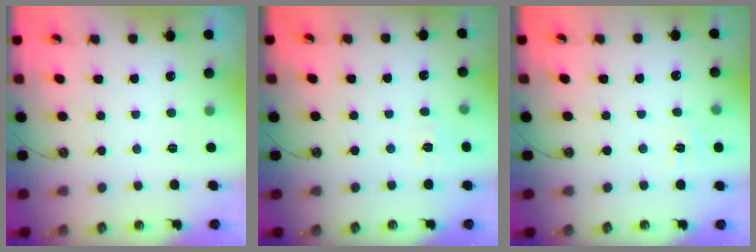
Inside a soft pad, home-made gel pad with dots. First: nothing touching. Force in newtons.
{"total": 4.0, "press": 3.9, "slide": 0.6}
{"total": 5.6, "press": 5.6, "slide": 0.7}